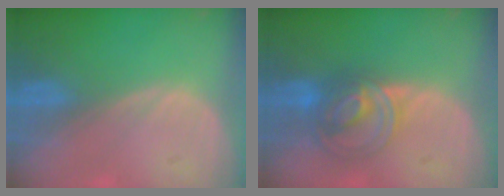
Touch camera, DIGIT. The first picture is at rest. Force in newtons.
{"total": 7.1, "press": 6.5, "slide": 2.9}